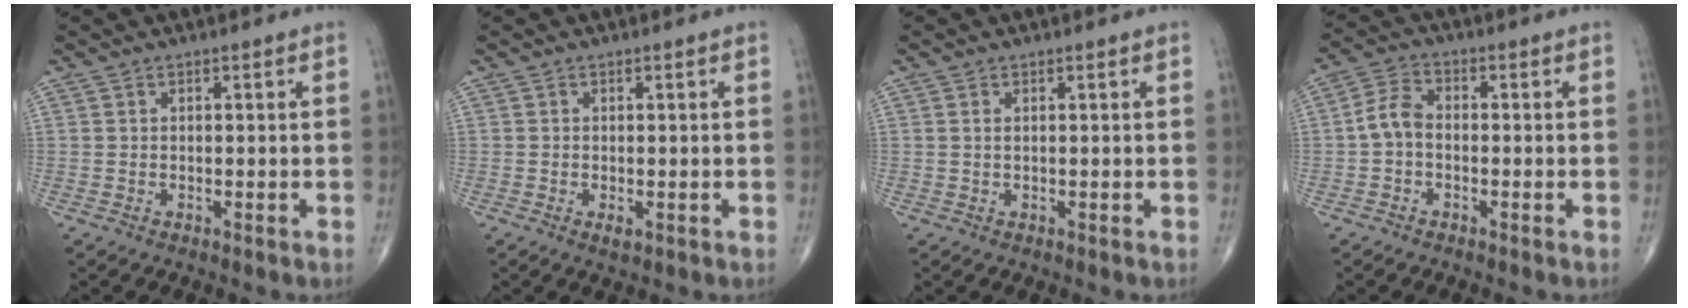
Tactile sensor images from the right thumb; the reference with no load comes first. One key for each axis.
{"total": 1.2, "fx": -0.4, "fy": 0.6, "fz": 1.0, "tx": -0.017, "ty": -0.003, "tz": -0.005}
{"total": 0.7, "fx": 0.2, "fy": 0.3, "fz": 0.5, "tx": -0.014, "ty": 0.004, "tz": 0.006}
{"total": 5.0, "fx": -0.9, "fy": 3.3, "fz": 3.6, "tx": -0.067, "ty": 0.017, "tz": -0.028}